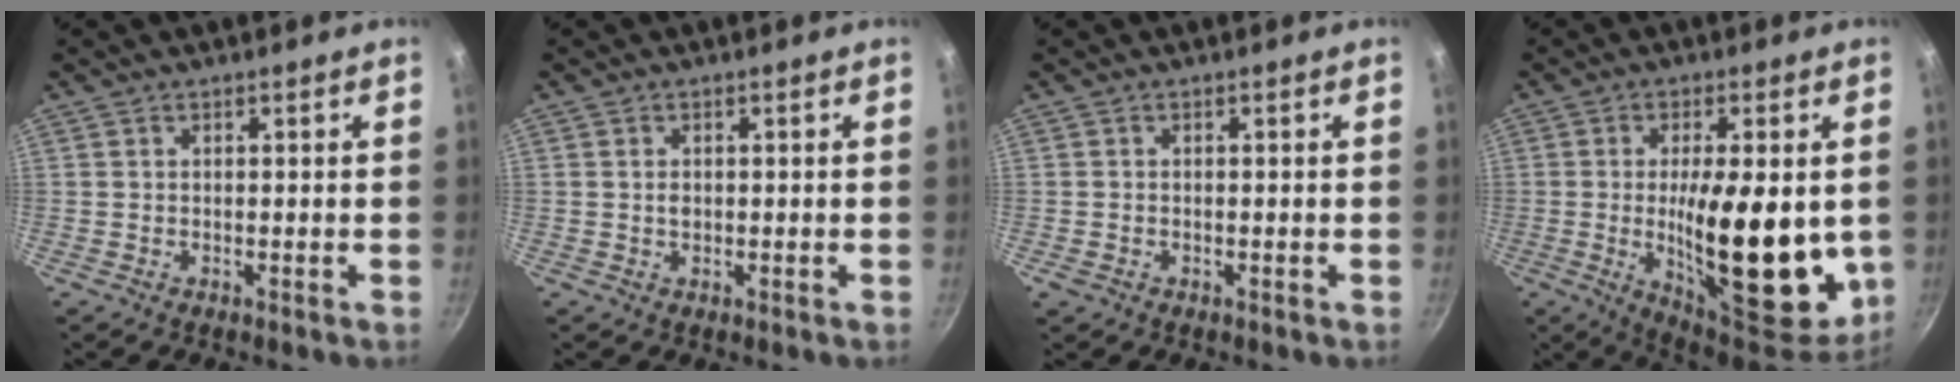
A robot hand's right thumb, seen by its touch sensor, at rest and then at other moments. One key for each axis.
{"total": 1.4, "fx": 0.1, "fy": 1.0, "fz": 0.9, "tx": -0.016, "ty": 0.002, "tz": 0.000}
{"total": 1.2, "fx": -0.6, "fy": 0.9, "fz": 0.5, "tx": -0.010, "ty": -0.001, "tz": -0.008}
{"total": 22.3, "fx": -1.6, "fy": 8.4, "fz": 20.6, "tx": -0.285, "ty": -0.022, "tz": -0.014}